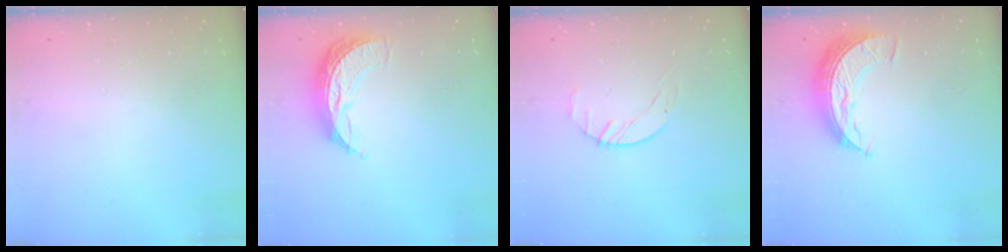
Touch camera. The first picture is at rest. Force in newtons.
{"total": 9.9, "press": 9.9, "slide": 0.6}
{"total": 1.8, "press": 1.7, "slide": 0.3}
{"total": 9.5, "press": 9.5, "slide": 0.5}